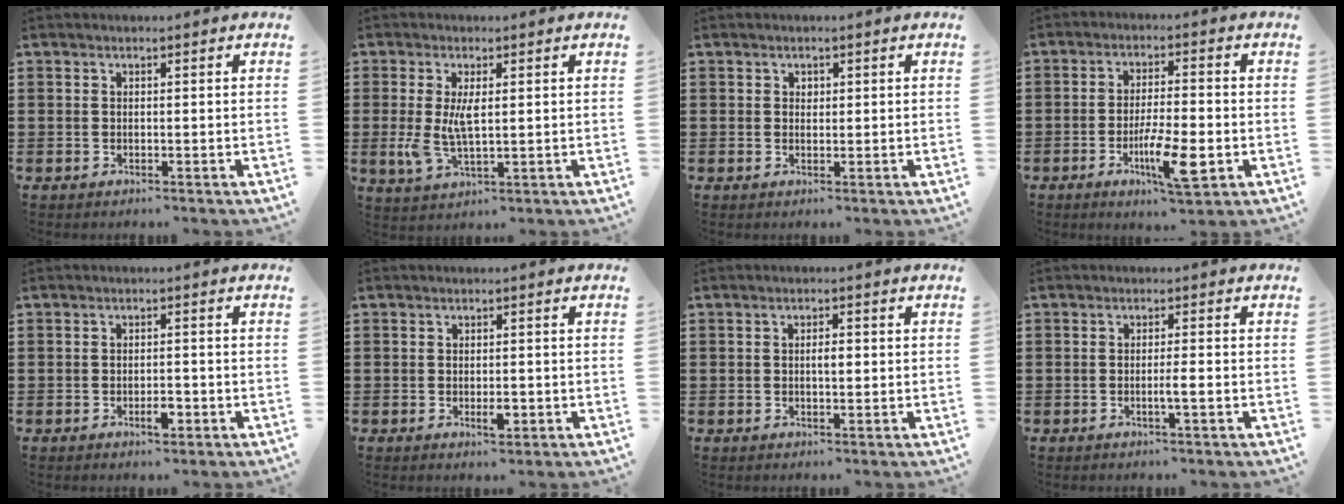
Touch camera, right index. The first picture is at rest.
{"total": 5.5, "force": [0.5, 2.2, 5.0], "torque": [-0.117, -0.002, 0.003]}
{"total": 0.6, "force": [0.3, 0.5, 0.3], "torque": [-0.007, 0.001, 0.006]}
{"total": 8.0, "force": [-2.9, 1.8, 7.2], "torque": [-0.139, -0.012, -0.052]}
{"total": 2.6, "force": [-1.2, 0.9, 2.1], "torque": [-0.038, -0.001, -0.022]}
{"total": 2.2, "force": [-0.6, 0.9, 1.9], "torque": [-0.036, -0.001, -0.011]}
{"total": 2.0, "force": [-0.1, 0.6, 1.9], "torque": [-0.035, 0.002, -0.003]}
{"total": 2.0, "force": [-0.7, -0.1, 1.8], "torque": [-0.030, -0.003, -0.014]}